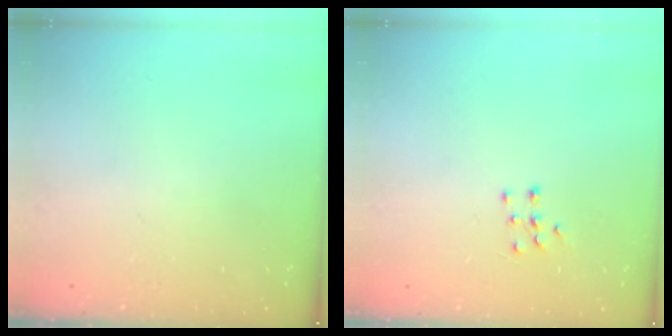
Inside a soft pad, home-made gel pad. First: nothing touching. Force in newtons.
{"total": 6.0, "press": 6.0, "slide": 0.4}